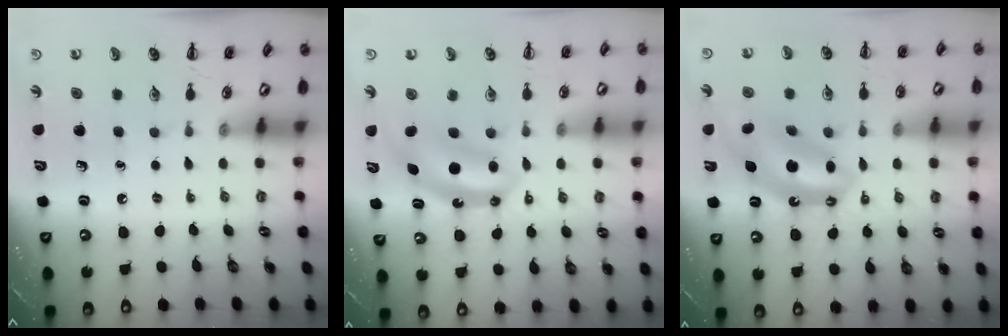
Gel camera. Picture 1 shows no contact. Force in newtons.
{"total": 6.9, "press": 6.9, "slide": 0.7}
{"total": 11.3, "press": 10.9, "slide": 3.0}